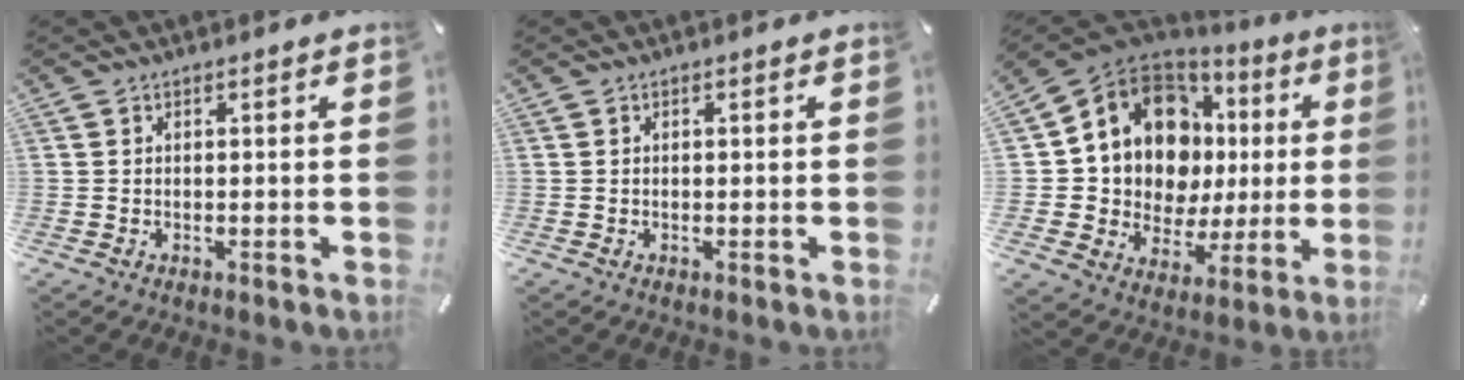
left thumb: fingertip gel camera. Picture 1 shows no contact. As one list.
[{"total": 0.0}, {"total": 15.4, "force": [5.4, 11.9, 8.2], "torque": [-0.141, -0.050, 0.103]}]